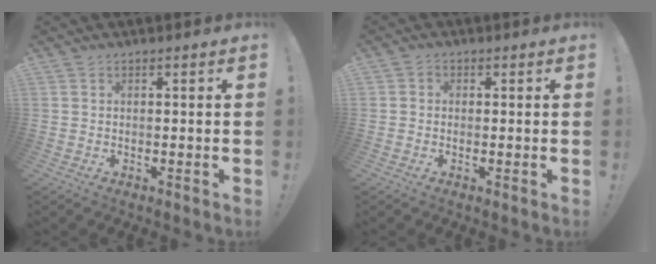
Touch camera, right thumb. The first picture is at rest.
{"total": 1.2, "force": [-0.1, 1.2, 0.3], "torque": [-0.005, 0.006, -0.002]}